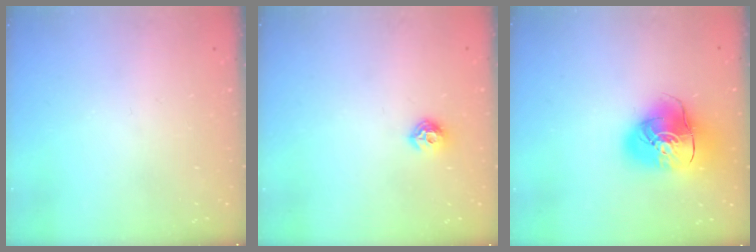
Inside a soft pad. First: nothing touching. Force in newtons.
{"total": 6.8, "press": 6.8, "slide": 0.3}
{"total": 15.4, "press": 15.2, "slide": 2.3}